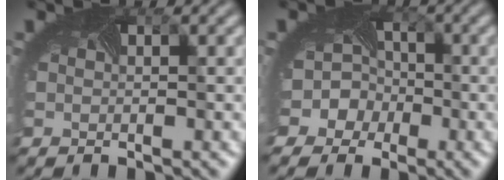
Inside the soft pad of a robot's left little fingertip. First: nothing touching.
{"total": 7.6, "force": [-2.6, 6.8, 2.2], "torque": [-0.033, 0.003, -0.071]}